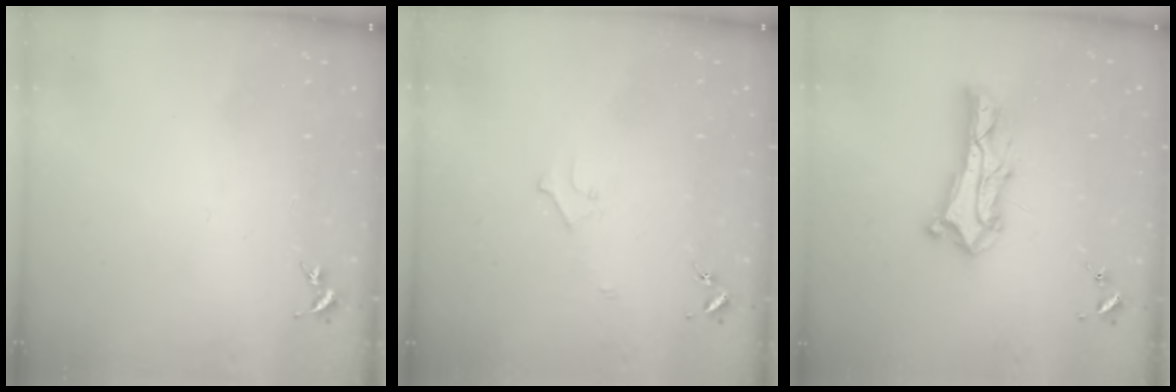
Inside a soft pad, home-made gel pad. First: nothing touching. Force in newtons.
{"total": 2.2, "press": 2.2, "slide": 0.2}
{"total": 8.3, "press": 8.3, "slide": 0.7}